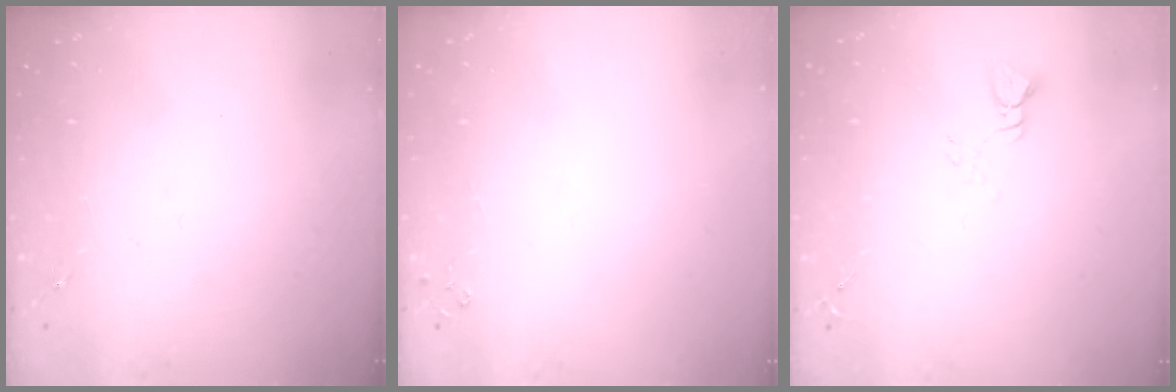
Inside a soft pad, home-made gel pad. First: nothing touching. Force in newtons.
{"total": 2.7, "press": 2.7, "slide": 0.3}
{"total": 2.8, "press": 2.8, "slide": 0.2}